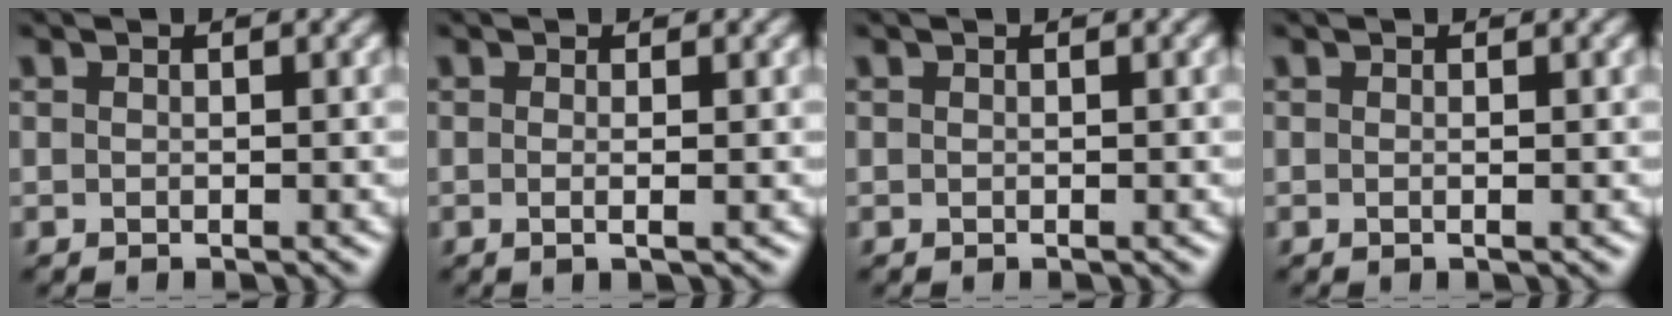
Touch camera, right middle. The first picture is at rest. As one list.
[{"total": 1.7, "force": [0.0, 0.6, 1.6], "torque": [-0.018, -0.006, -0.013]}, {"total": 0.0}, {"total": 0.6, "force": [0.0, 0.1, 0.5], "torque": [-0.010, -0.004, -0.003]}]